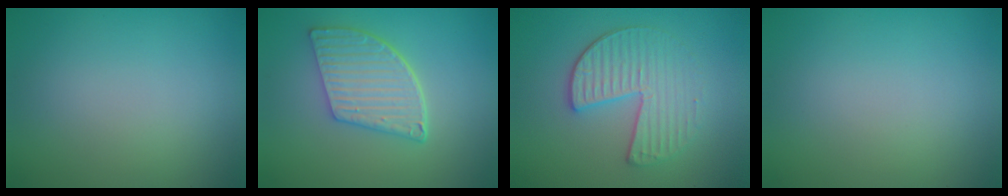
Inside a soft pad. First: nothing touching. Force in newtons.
{"total": 5.4, "press": 4.3, "slide": 3.2}
{"total": 3.7, "press": 3.5, "slide": 1.3}
{"total": 0.0}